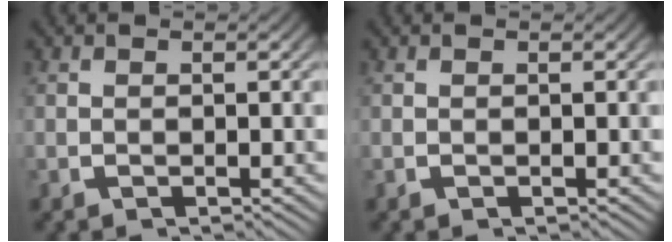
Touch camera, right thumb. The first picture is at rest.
{"total": 0.0}